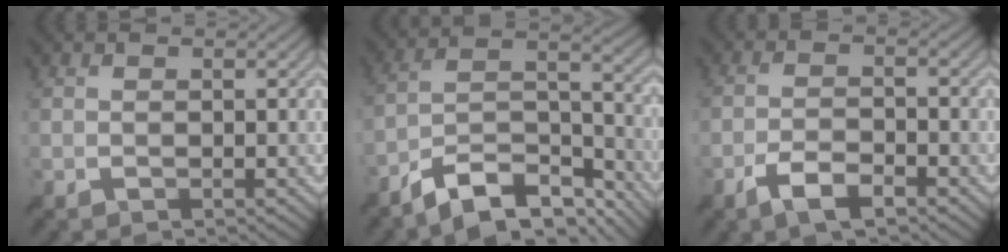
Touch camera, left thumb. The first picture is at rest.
{"total": 12.0, "force": [-9.6, 3.2, 6.4], "torque": [-0.113, 0.005, -0.180]}
{"total": 4.6, "force": [-3.1, 1.3, 3.1], "torque": [-0.064, -0.003, -0.061]}